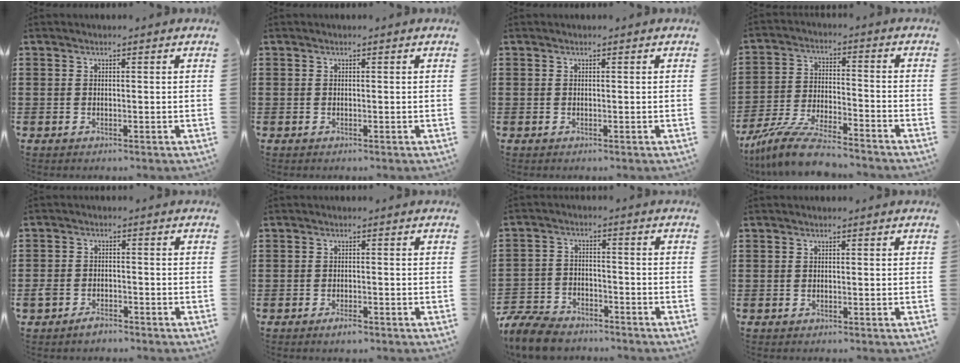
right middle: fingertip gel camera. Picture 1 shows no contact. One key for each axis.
{"total": 0.0}
{"total": 0.0}
{"total": 9.2, "fx": -8.2, "fy": 0.9, "fz": 4.0, "tx": -0.086, "ty": 0.006, "tz": -0.160}
{"total": 2.6, "fx": -2.1, "fy": 1.1, "fz": 1.0, "tx": -0.027, "ty": 0.005, "tz": -0.045}
{"total": 2.4, "fx": -1.5, "fy": 0.5, "fz": 1.8, "tx": -0.037, "ty": -0.002, "tz": -0.029}
{"total": 7.9, "fx": -7.4, "fy": 1.8, "fz": 2.1, "tx": -0.055, "ty": 0.011, "tz": -0.149}
{"total": 0.0}